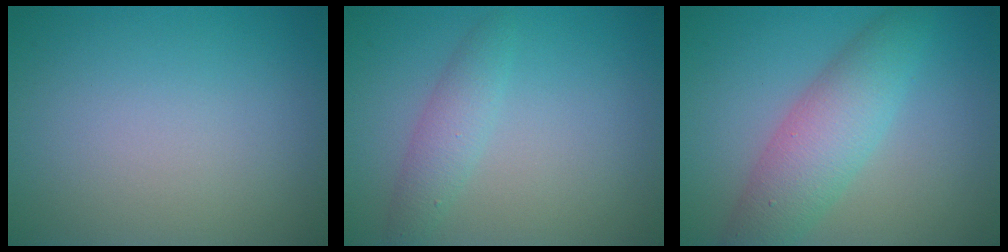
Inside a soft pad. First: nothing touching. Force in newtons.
{"total": 2.3, "press": 2.3, "slide": 0.1}
{"total": 5.3, "press": 5.3, "slide": 0.0}